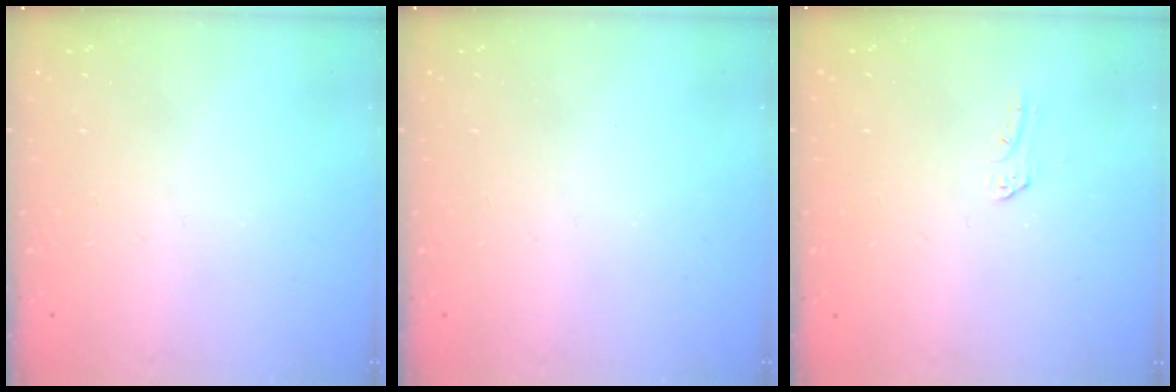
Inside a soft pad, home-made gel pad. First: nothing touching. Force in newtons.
{"total": 0.0}
{"total": 2.1, "press": 2.1, "slide": 0.2}